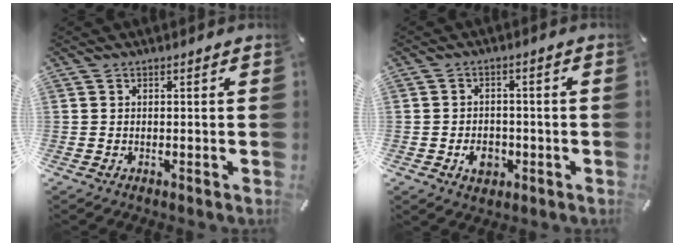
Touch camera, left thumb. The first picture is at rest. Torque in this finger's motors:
{"motor_torque": [-0.17, 1.17, 0.01, 0.09, 0.08]}